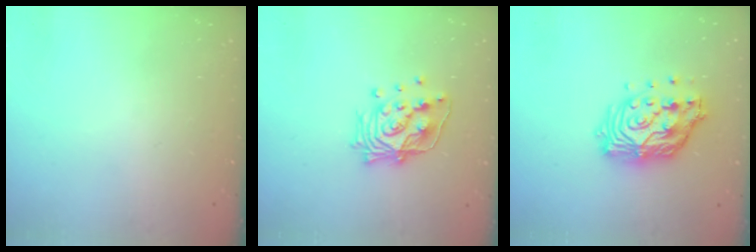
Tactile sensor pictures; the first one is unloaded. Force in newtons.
{"total": 15.3, "press": 15.2, "slide": 1.1}
{"total": 14.5, "press": 14.4, "slide": 1.2}